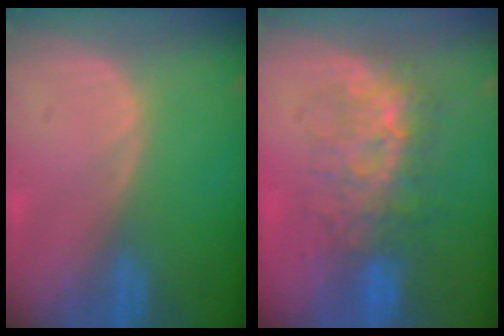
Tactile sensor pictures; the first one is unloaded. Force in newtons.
{"total": 8.0, "press": 7.6, "slide": 2.4}